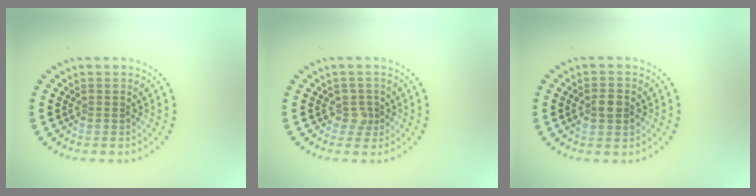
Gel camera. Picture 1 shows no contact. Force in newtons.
{"total": 1.5, "press": 1.2, "slide": 1.0}
{"total": 2.5, "press": 2.5, "slide": 0.2}